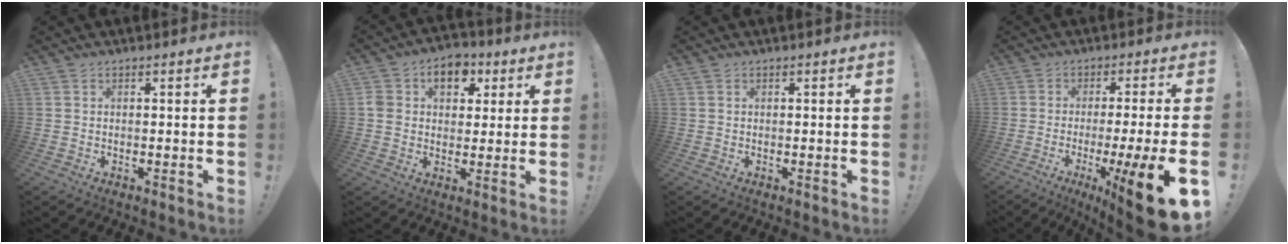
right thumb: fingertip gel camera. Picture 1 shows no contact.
{"total": 10.2, "force": [3.4, 8.1, 5.2], "torque": [-0.082, 0.004, 0.069]}
{"total": 0.0}
{"total": 15.6, "force": [-6.6, 0.9, 14.1], "torque": [-0.195, 0.026, -0.095]}